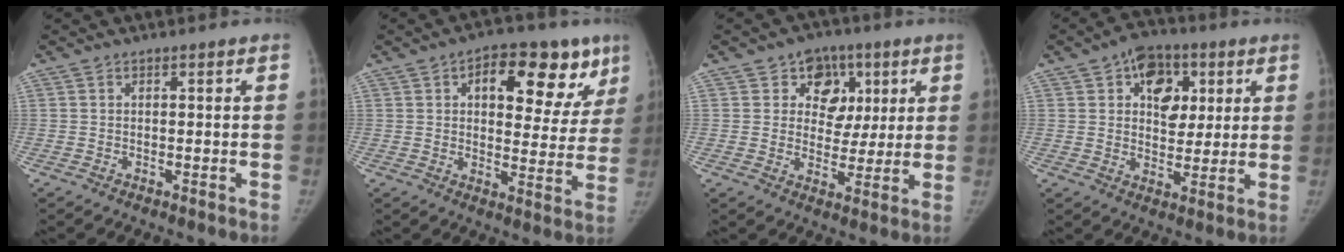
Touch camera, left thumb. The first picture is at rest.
{"total": 17.2, "force": [7.9, 8.9, 12.4], "torque": [-0.107, -0.010, 0.104]}
{"total": 9.7, "force": [3.9, 8.1, 3.7], "torque": [-0.003, -0.007, 0.057]}
{"total": 11.2, "force": [4.1, 7.9, 6.9], "torque": [-0.053, -0.006, 0.060]}